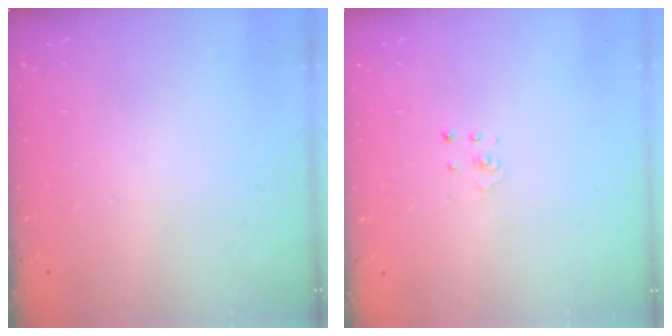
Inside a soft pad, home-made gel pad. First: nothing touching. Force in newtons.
{"total": 1.1, "press": 1.1, "slide": 0.1}